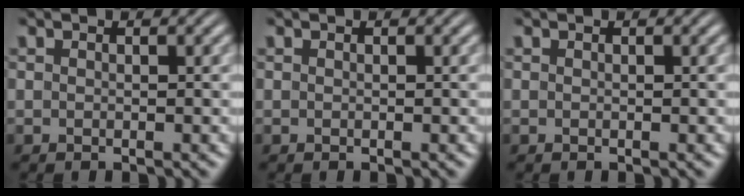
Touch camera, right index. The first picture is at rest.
{"total": 0.0}
{"total": 0.0}